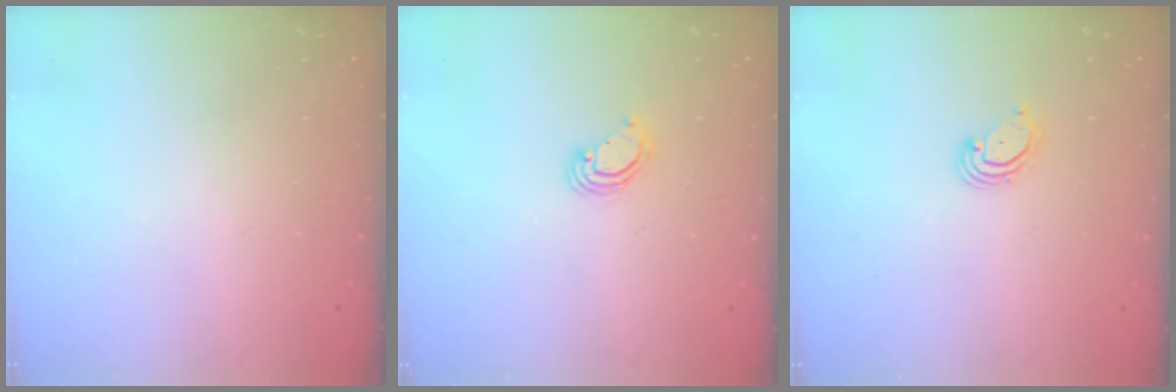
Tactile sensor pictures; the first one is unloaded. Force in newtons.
{"total": 3.6, "press": 3.6, "slide": 0.2}
{"total": 3.0, "press": 3.0, "slide": 0.3}